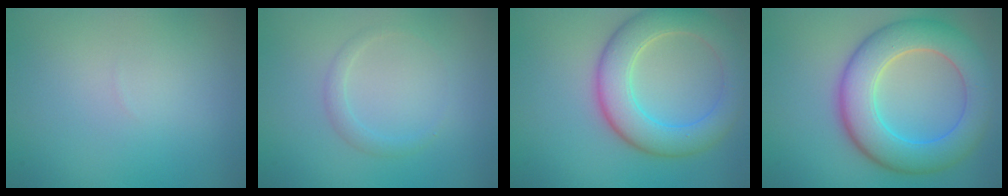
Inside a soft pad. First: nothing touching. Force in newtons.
{"total": 1.3, "press": 1.3, "slide": 0.0}
{"total": 6.8, "press": 6.8, "slide": 0.4}
{"total": 8.5, "press": 8.5, "slide": 0.4}